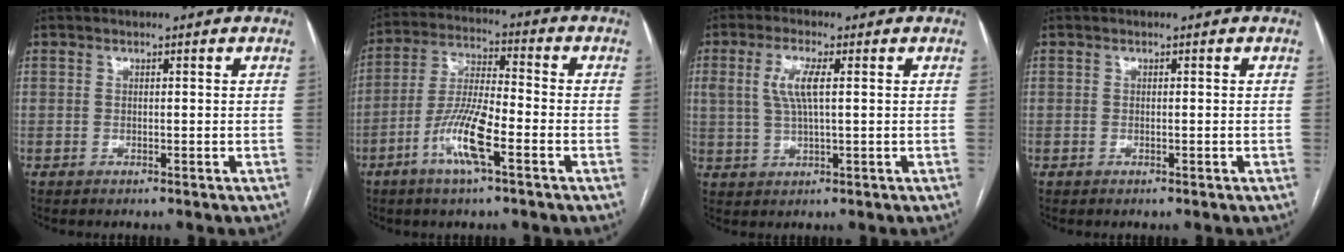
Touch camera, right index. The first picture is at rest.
{"total": 10.2, "force": [-4.6, 1.4, 9.1], "torque": [-0.184, -0.003, -0.089]}
{"total": 5.3, "force": [1.2, 1.1, 5.0], "torque": [-0.112, 0.004, 0.027]}
{"total": 0.0}